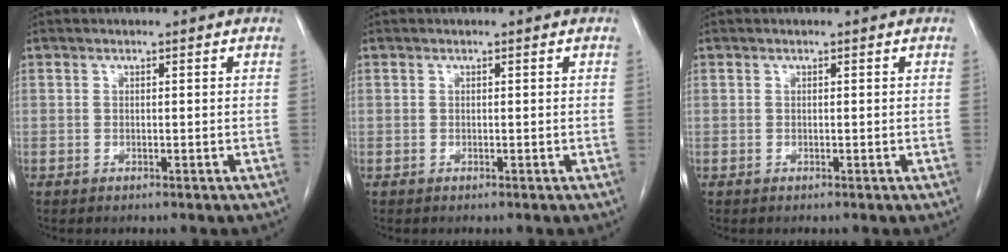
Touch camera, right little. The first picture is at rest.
{"total": 0.0}
{"total": 0.0}